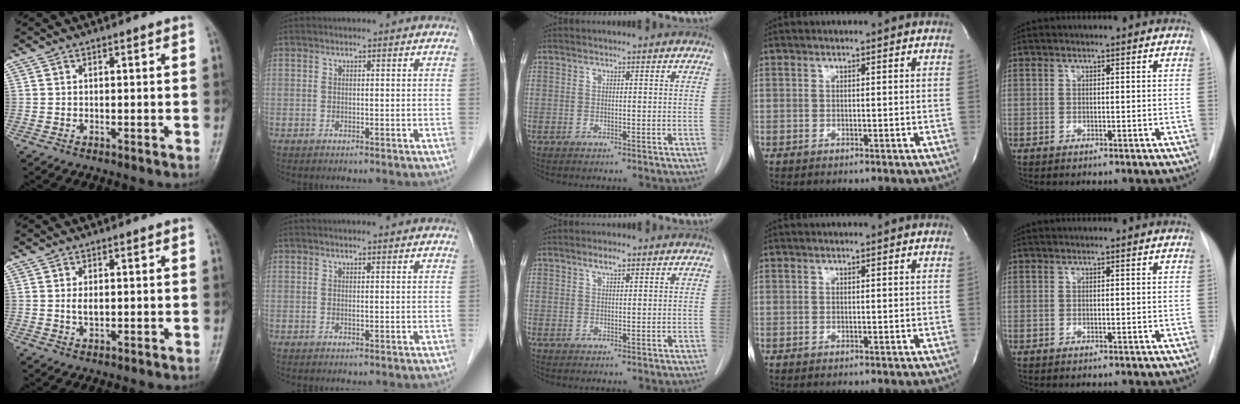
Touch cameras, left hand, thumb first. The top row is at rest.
{"thumb": {"total": 2.1, "force": [0.4, 1.0, 1.8], "torque": [-0.030, -0.003, 0.009]}, "index": {"total": 0.6, "force": [0.5, 0.0, 0.4], "torque": [-0.009, 0.002, 0.008]}, "middle": {"total": 2.2, "force": [1.5, 0.5, 1.6], "torque": [-0.033, 0.002, 0.027]}}